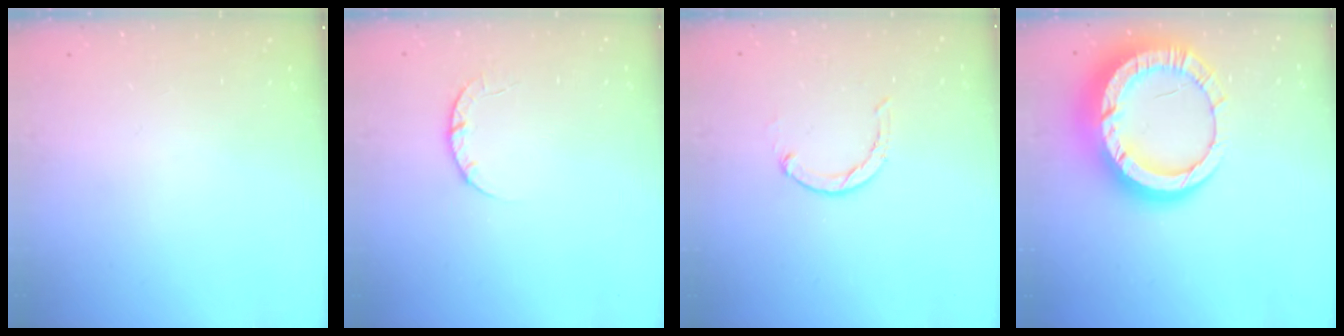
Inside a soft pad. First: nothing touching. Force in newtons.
{"total": 3.7, "press": 3.7, "slide": 0.5}
{"total": 1.9, "press": 1.9, "slide": 0.3}
{"total": 20.6, "press": 20.5, "slide": 1.9}